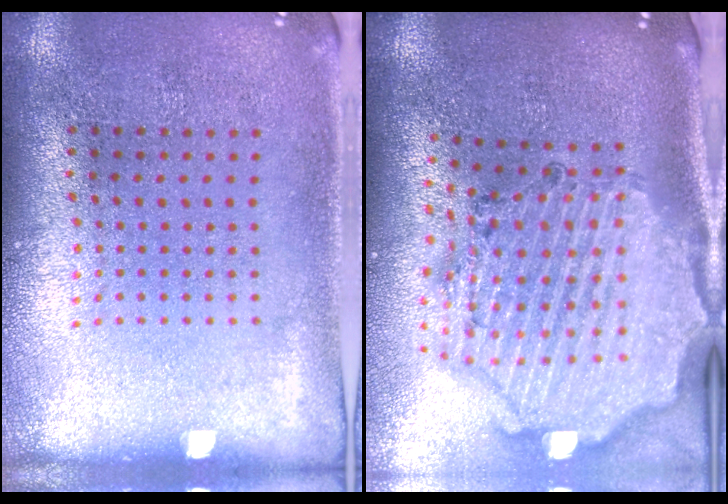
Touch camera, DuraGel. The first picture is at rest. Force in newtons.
{"total": 2.9, "press": 2.6, "slide": 1.2}